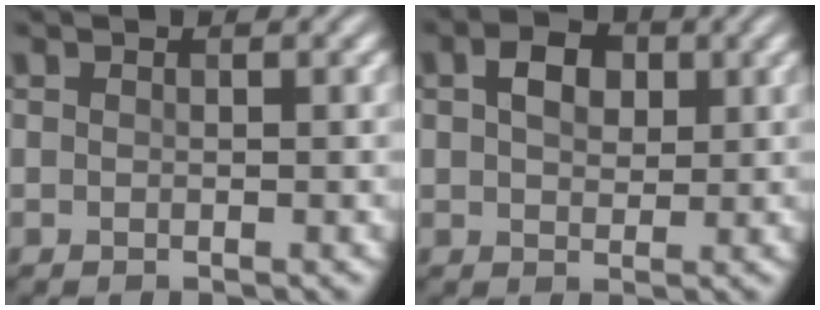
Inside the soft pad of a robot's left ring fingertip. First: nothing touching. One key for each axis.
{"total": 3.3, "fx": 1.0, "fy": 2.3, "fz": 2.2, "tx": -0.043, "ty": 0.005, "tz": 0.015}